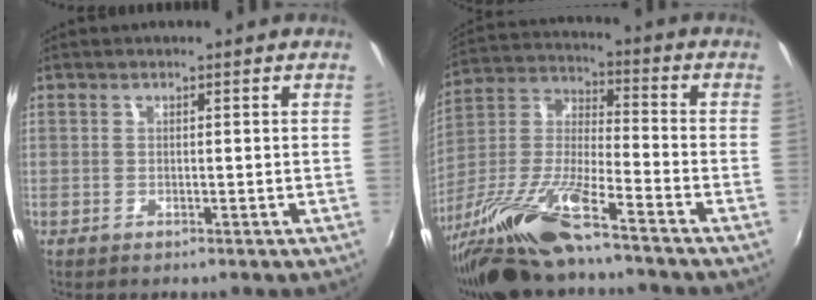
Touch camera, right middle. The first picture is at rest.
{"total": 17.6, "force": [-12.9, 2.5, 11.7], "torque": [-0.242, -0.020, -0.250]}